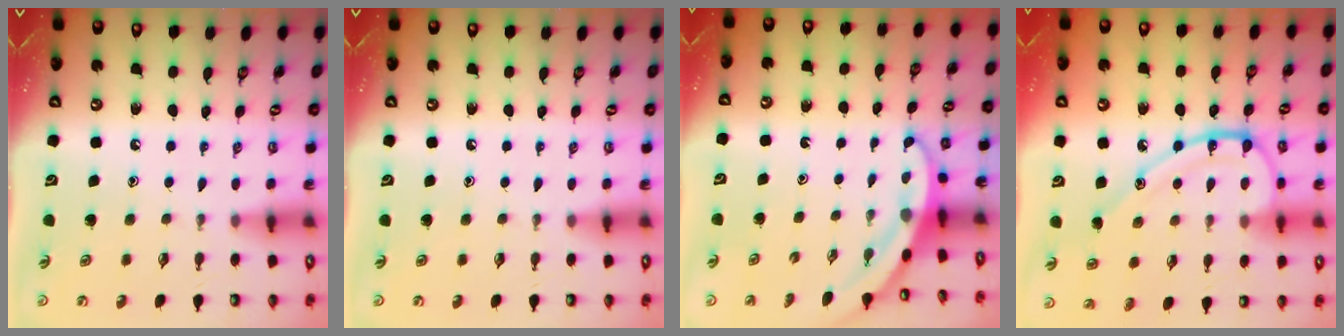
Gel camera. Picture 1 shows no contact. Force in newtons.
{"total": 0.0}
{"total": 3.1, "press": 3.1, "slide": 0.2}
{"total": 13.4, "press": 13.4, "slide": 0.8}